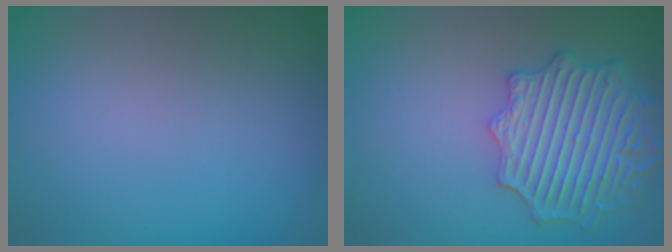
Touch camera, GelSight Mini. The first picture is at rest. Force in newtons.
{"total": 5.7, "press": 5.3, "slide": 2.1}